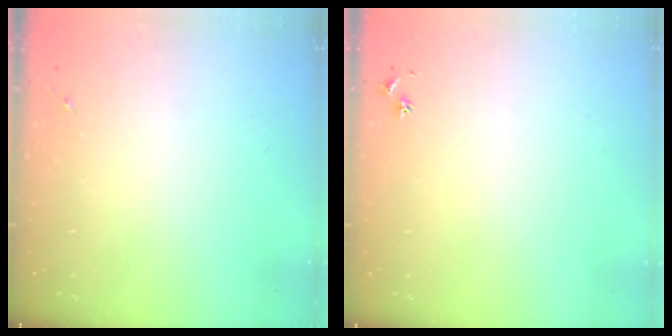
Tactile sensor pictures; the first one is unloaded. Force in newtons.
{"total": 2.5, "press": 2.5, "slide": 0.3}